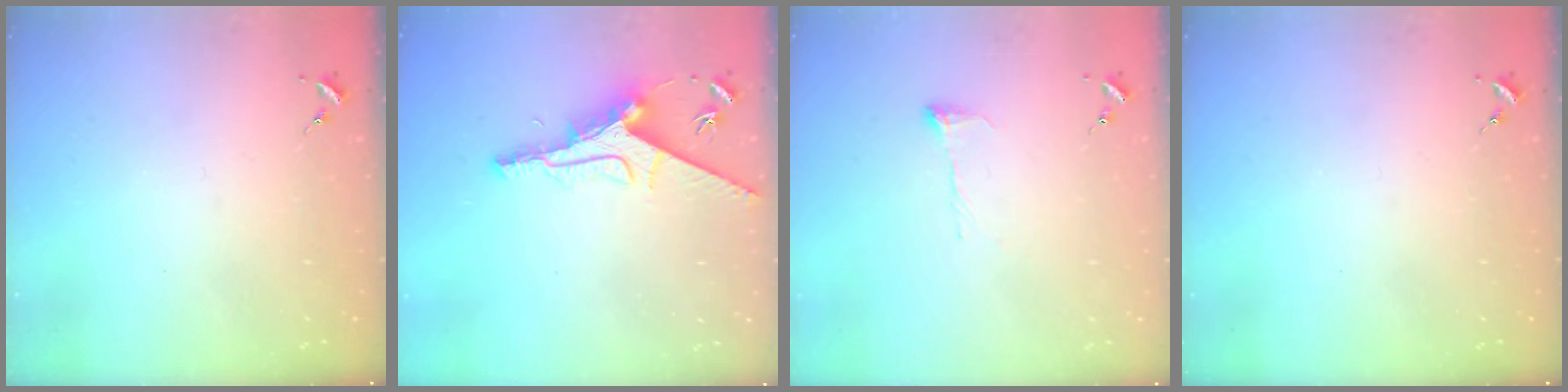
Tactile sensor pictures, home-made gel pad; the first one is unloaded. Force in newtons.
{"total": 11.5, "press": 11.4, "slide": 0.9}
{"total": 6.9, "press": 6.9, "slide": 0.1}
{"total": 0.0}